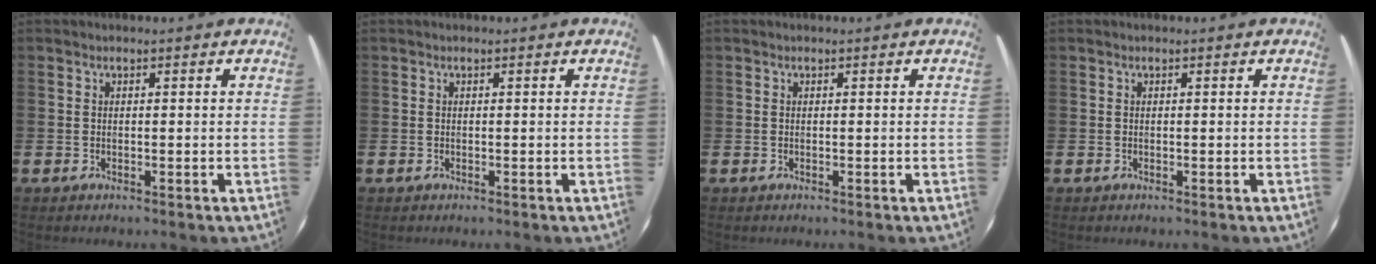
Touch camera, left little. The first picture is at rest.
{"total": 0.0}
{"total": 0.0}
{"total": 0.0}